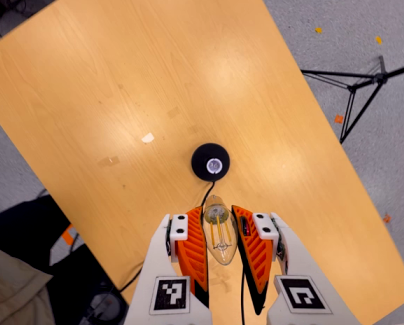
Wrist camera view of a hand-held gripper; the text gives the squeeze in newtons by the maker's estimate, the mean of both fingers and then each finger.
{"total": 20.5, "left": 22.3, "right": 18.7}